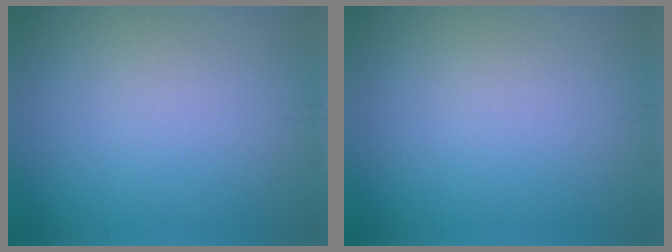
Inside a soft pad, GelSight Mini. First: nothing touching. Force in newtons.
{"total": 0.0}